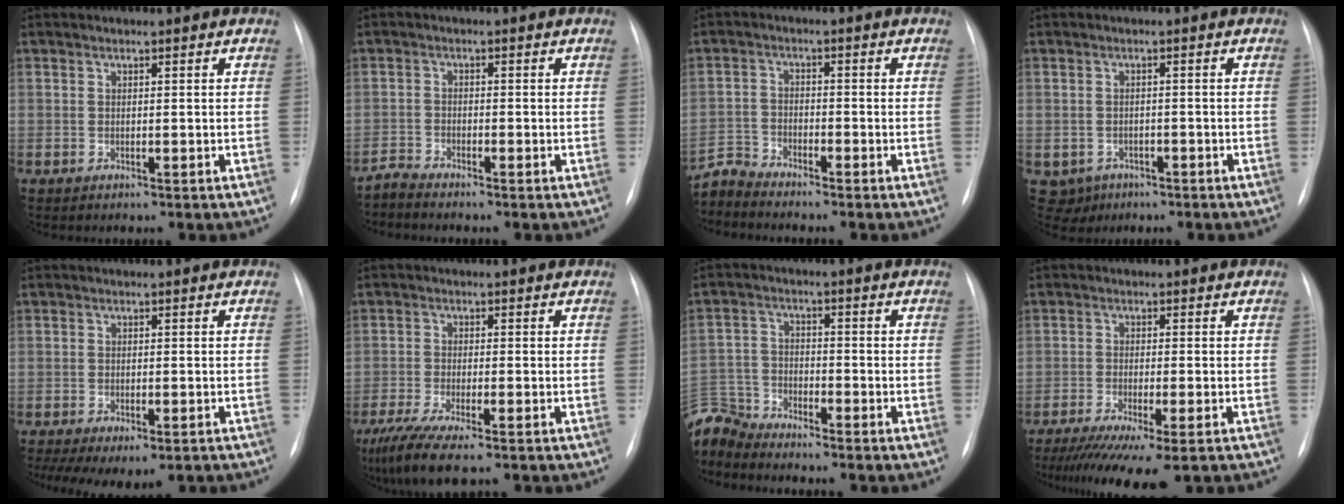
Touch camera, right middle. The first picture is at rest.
{"total": 1.9, "force": [-1.9, -0.3, -0.3], "torque": [0.011, -0.011, -0.042]}
{"total": 4.0, "force": [-3.9, -0.3, -0.7], "torque": [0.015, -0.015, -0.078]}
{"total": 4.0, "force": [-2.1, 3.3, 0.5], "torque": [-0.008, 0.006, -0.027]}
{"total": 10.1, "force": [-6.6, 4.4, 6.2], "torque": [-0.109, -0.007, -0.090]}
{"total": 9.6, "force": [-7.0, 1.6, 6.4], "torque": [-0.119, -0.023, -0.119]}
{"total": 7.7, "force": [-7.7, 0.9, 0.2], "torque": [-0.014, 0.006, -0.156]}
{"total": 11.9, "force": [-8.5, 1.7, 8.1], "torque": [-0.136, -0.031, -0.136]}